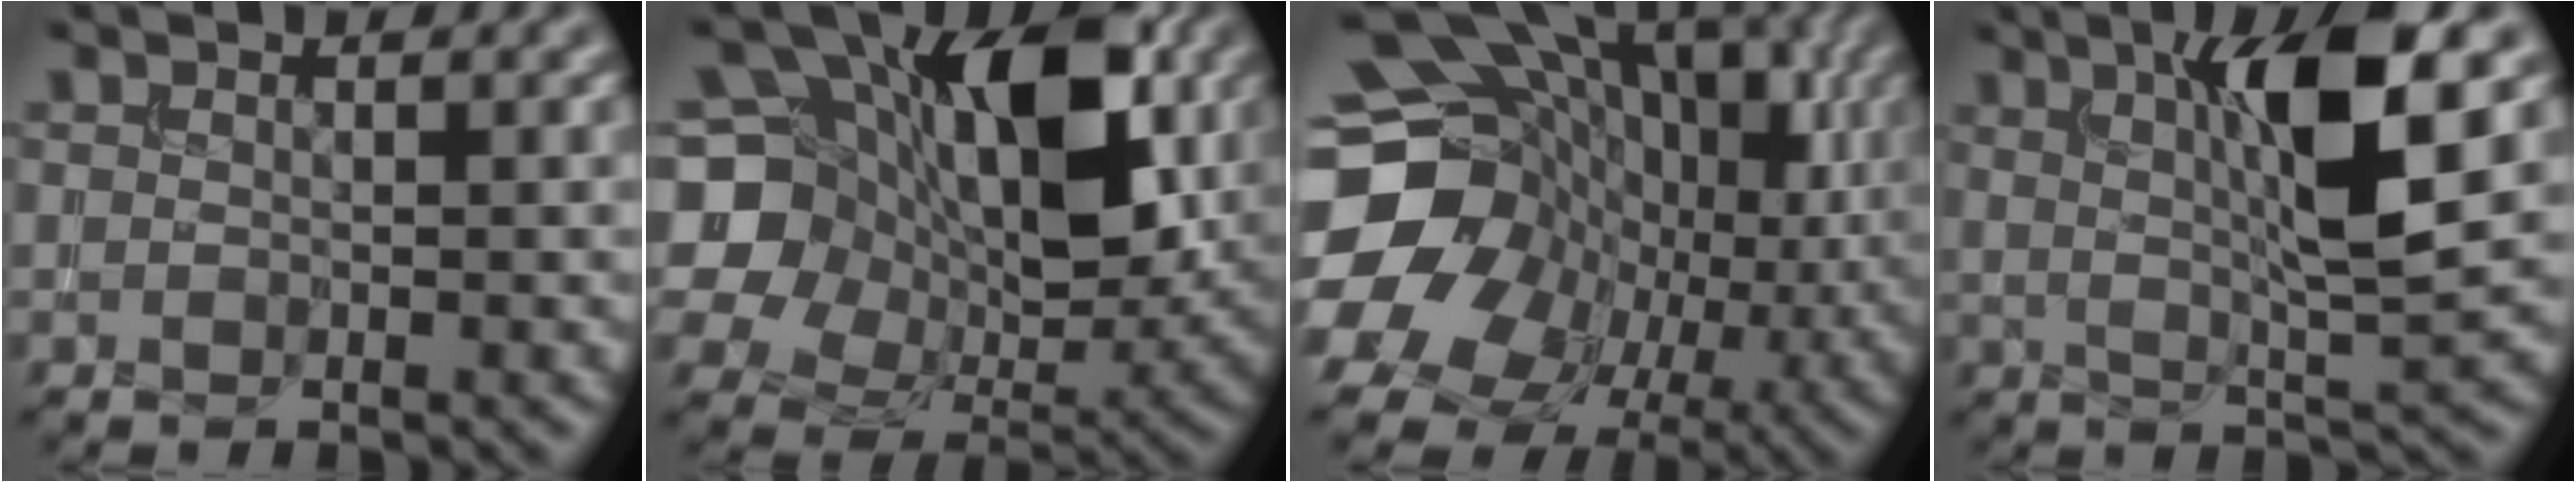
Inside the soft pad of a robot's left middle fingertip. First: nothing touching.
{"total": 12.5, "force": [2.3, 8.5, 8.9], "torque": [-0.134, 0.001, 0.039]}
{"total": 20.0, "force": [1.1, 16.0, 11.9], "torque": [-0.207, -0.008, 0.016]}
{"total": 8.6, "force": [2.5, 1.4, 8.1], "torque": [-0.128, -0.003, 0.043]}